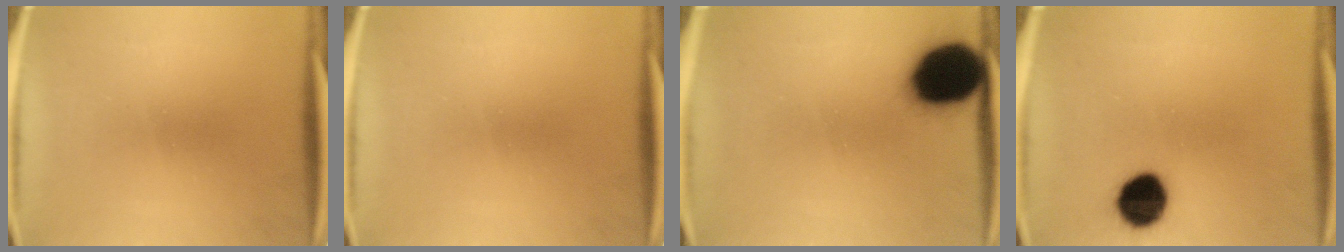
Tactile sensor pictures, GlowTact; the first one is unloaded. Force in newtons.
{"total": 0.0}
{"total": 16.8}
{"total": 10.5}